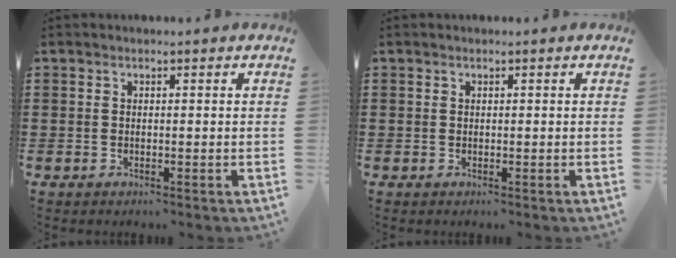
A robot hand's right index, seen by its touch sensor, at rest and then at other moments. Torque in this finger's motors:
{"motor_torque": [0.37, -0.17, 0.05, 0.01]}